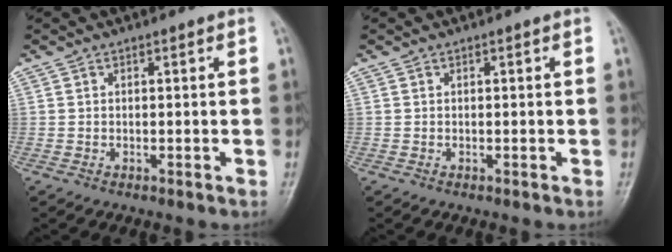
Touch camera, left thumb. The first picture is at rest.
{"total": 0.0}